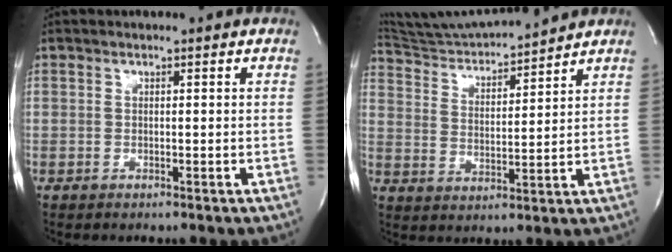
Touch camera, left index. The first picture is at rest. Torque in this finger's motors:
{"motor_torque": [0.01, -0.11, 0.11, 0.03]}